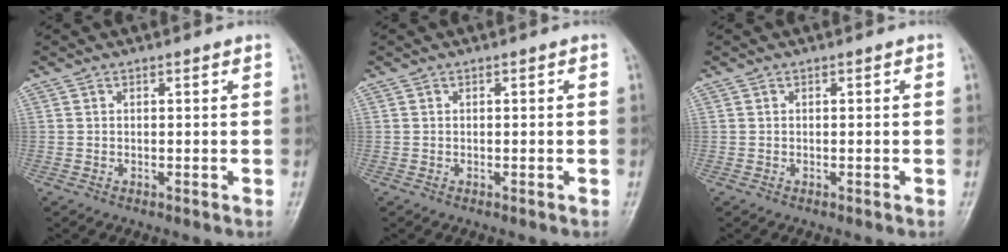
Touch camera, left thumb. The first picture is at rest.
{"total": 0.0}
{"total": 0.0}